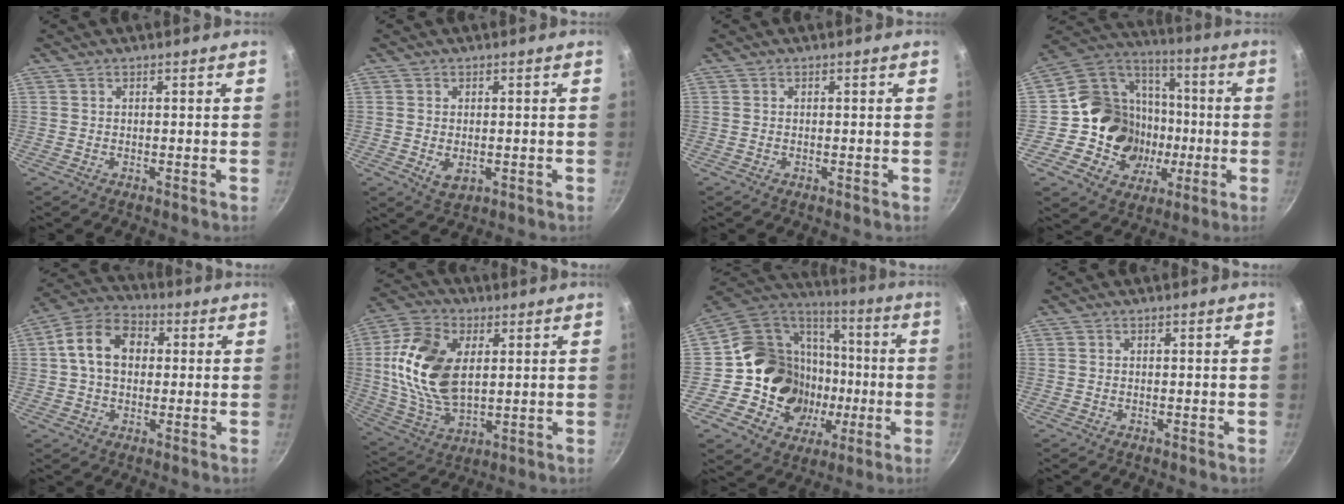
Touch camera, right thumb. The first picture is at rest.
{"total": 3.8, "force": [-0.6, 2.3, 2.9], "torque": [-0.049, -0.011, -0.005]}
{"total": 0.0}
{"total": 20.2, "force": [-2.7, 18.2, 8.3], "torque": [-0.109, 0.030, -0.036]}
{"total": 11.4, "force": [1.4, 8.4, 7.6], "torque": [-0.109, 0.023, 0.006]}
{"total": 18.2, "force": [3.0, 11.0, 14.1], "torque": [-0.259, -0.005, 0.060]}
{"total": 22.8, "force": [-1.8, 20.0, 10.7], "torque": [-0.163, 0.036, -0.011]}
{"total": 0.0}